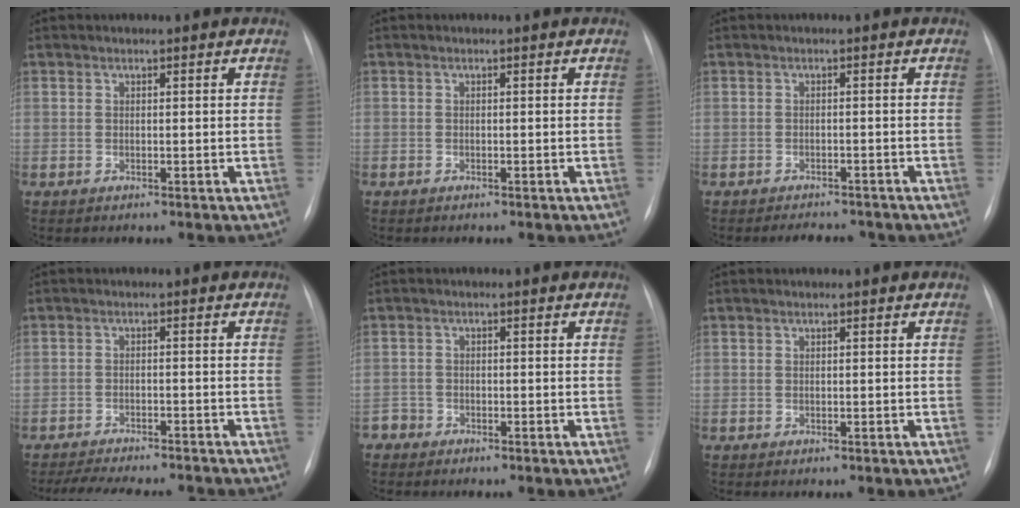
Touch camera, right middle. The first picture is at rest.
{"total": 0.5, "force": [-0.4, 0.4, 0.1], "torque": [-0.005, 0.002, -0.008]}
{"total": 4.3, "force": [-3.8, 1.5, 1.2], "torque": [-0.013, -0.003, -0.046]}
{"total": 12.4, "force": [-11.1, 2.4, 4.8], "torque": [-0.079, -0.002, -0.147]}
{"total": 1.6, "force": [-1.2, 1.0, -0.4], "torque": [0.008, 0.005, -0.026]}
{"total": 0.0}